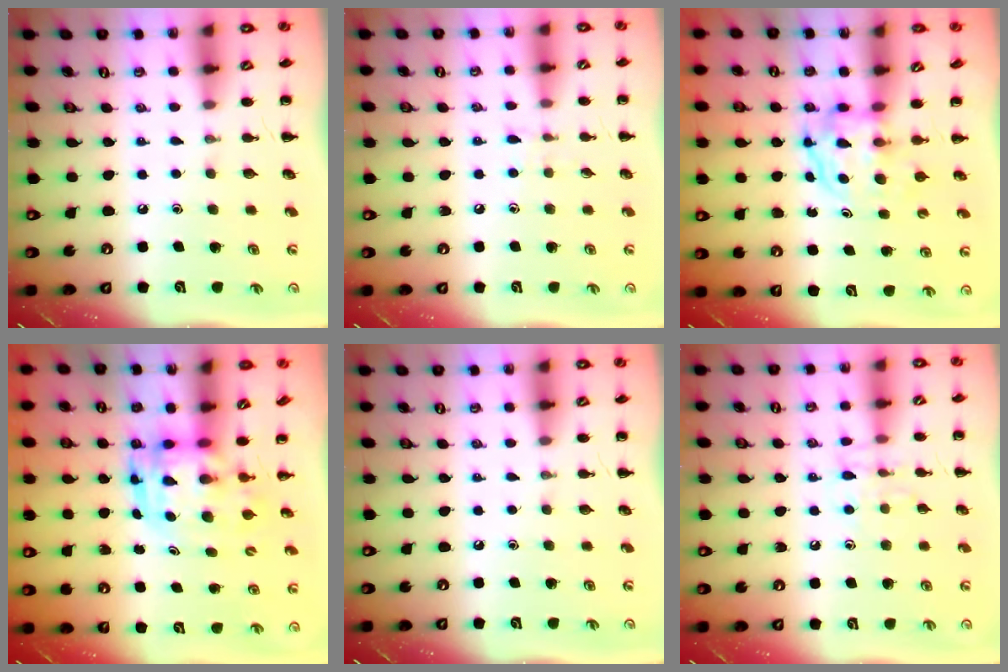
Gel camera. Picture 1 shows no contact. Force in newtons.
{"total": 4.5, "press": 4.1, "slide": 1.8}
{"total": 3.8, "press": 3.8, "slide": 0.2}
{"total": 3.5, "press": 3.4, "slide": 0.7}
{"total": 0.0}
{"total": 7.3, "press": 7.3, "slide": 0.9}